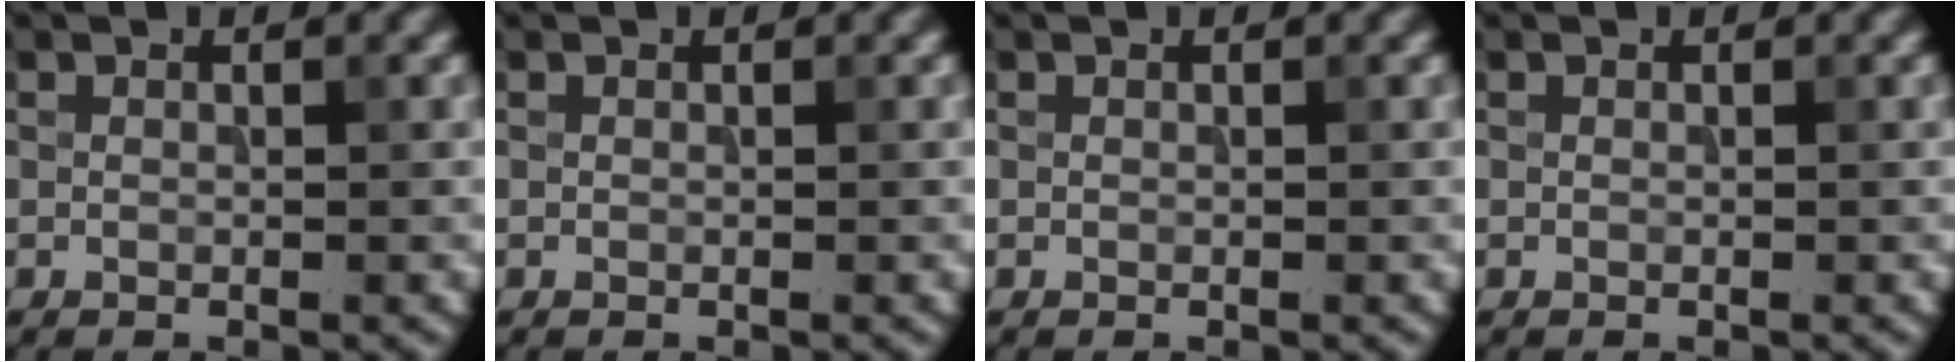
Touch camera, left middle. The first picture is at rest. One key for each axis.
{"total": 0.0}
{"total": 0.0}
{"total": 0.0}